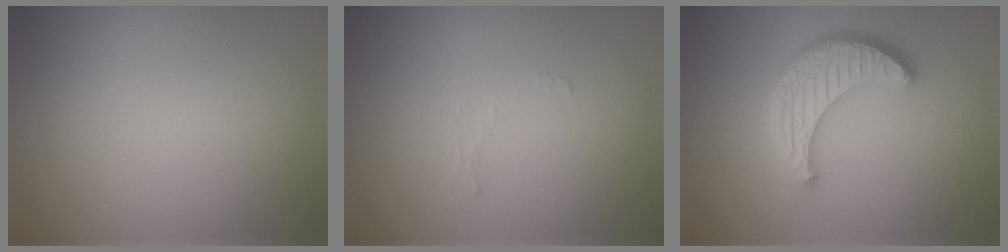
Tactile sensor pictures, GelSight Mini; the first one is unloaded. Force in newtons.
{"total": 0.7, "press": 0.7, "slide": 0.1}
{"total": 4.5, "press": 3.7, "slide": 2.6}